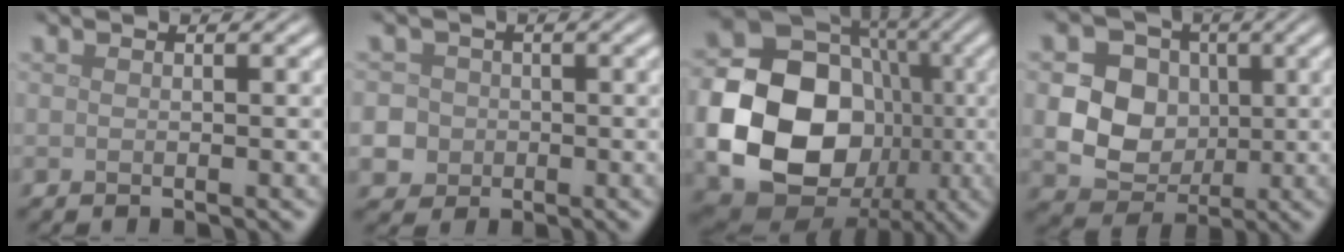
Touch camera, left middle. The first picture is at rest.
{"total": 8.7, "force": [-2.3, 8.0, 2.4], "torque": [-0.053, -0.007, -0.076]}
{"total": 16.8, "force": [-2.6, 13.7, 9.3], "torque": [-0.164, -0.024, -0.059]}
{"total": 7.4, "force": [0.3, 6.2, 4.0], "torque": [-0.070, 0.008, -0.006]}